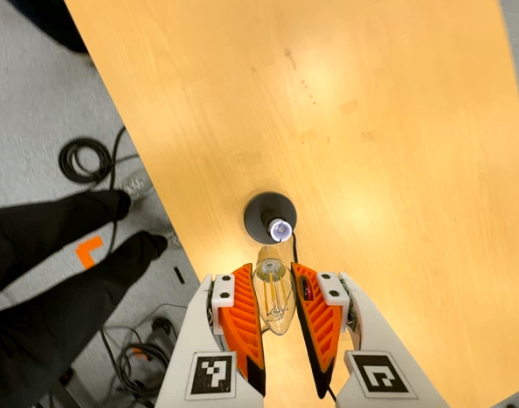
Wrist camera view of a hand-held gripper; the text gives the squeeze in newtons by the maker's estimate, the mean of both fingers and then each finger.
{"total": 13.4, "left": 13.8, "right": 12.9}